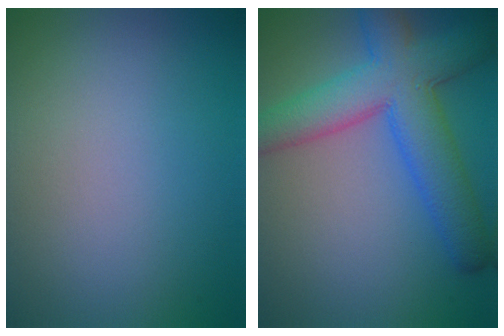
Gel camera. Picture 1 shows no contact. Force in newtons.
{"total": 8.2, "press": 8.2, "slide": 0.3}